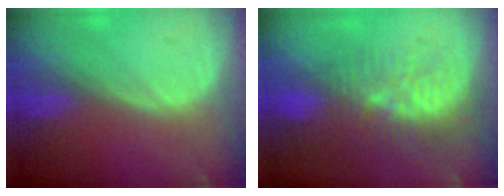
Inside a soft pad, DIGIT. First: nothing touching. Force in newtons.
{"total": 9.6, "press": 8.9, "slide": 3.6}